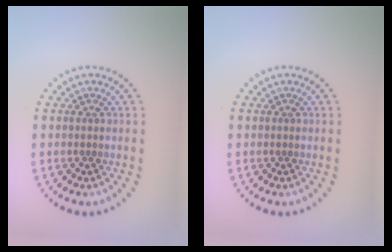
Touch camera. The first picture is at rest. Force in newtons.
{"total": 0.0}